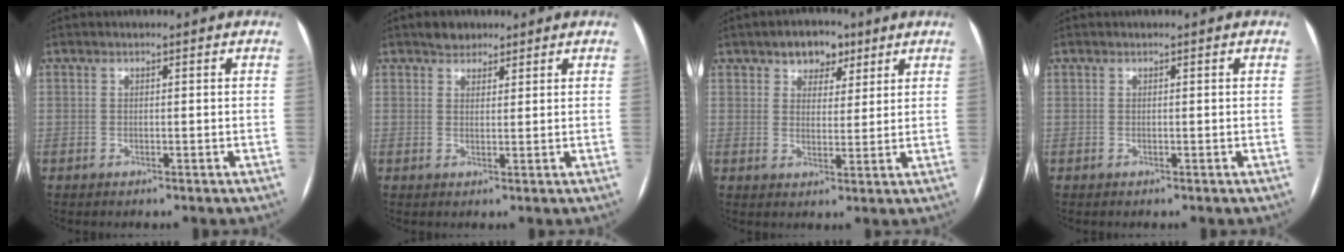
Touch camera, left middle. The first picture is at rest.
{"total": 2.9, "force": [2.2, 1.8, 0.6], "torque": [-0.007, 0.007, 0.033]}
{"total": 5.6, "force": [3.5, 3.6, 2.6], "torque": [-0.031, 0.012, 0.053]}
{"total": 0.0}